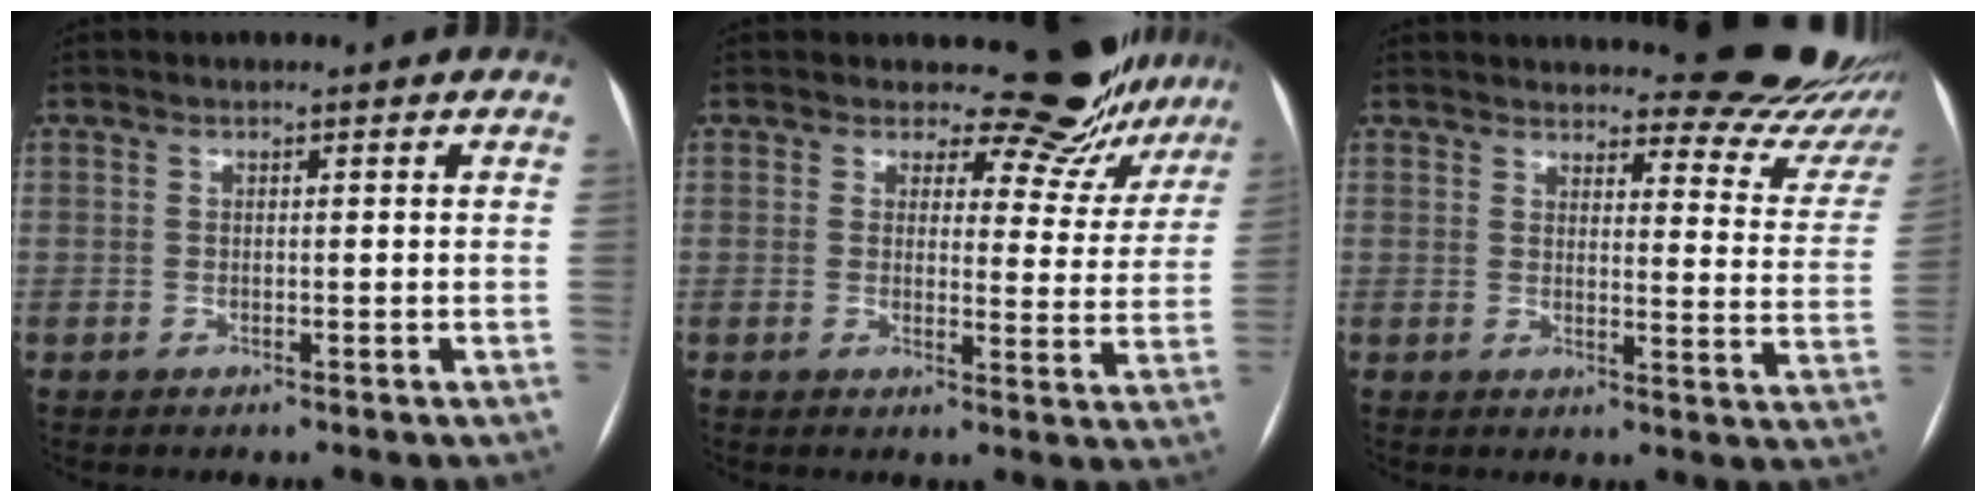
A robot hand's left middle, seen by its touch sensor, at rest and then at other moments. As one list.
[{"total": 11.2, "force": [10.5, 3.6, 2.1], "torque": [0.000, -0.040, 0.097]}, {"total": 18.1, "force": [17.3, 3.2, 4.0], "torque": [-0.020, -0.094, 0.175]}]